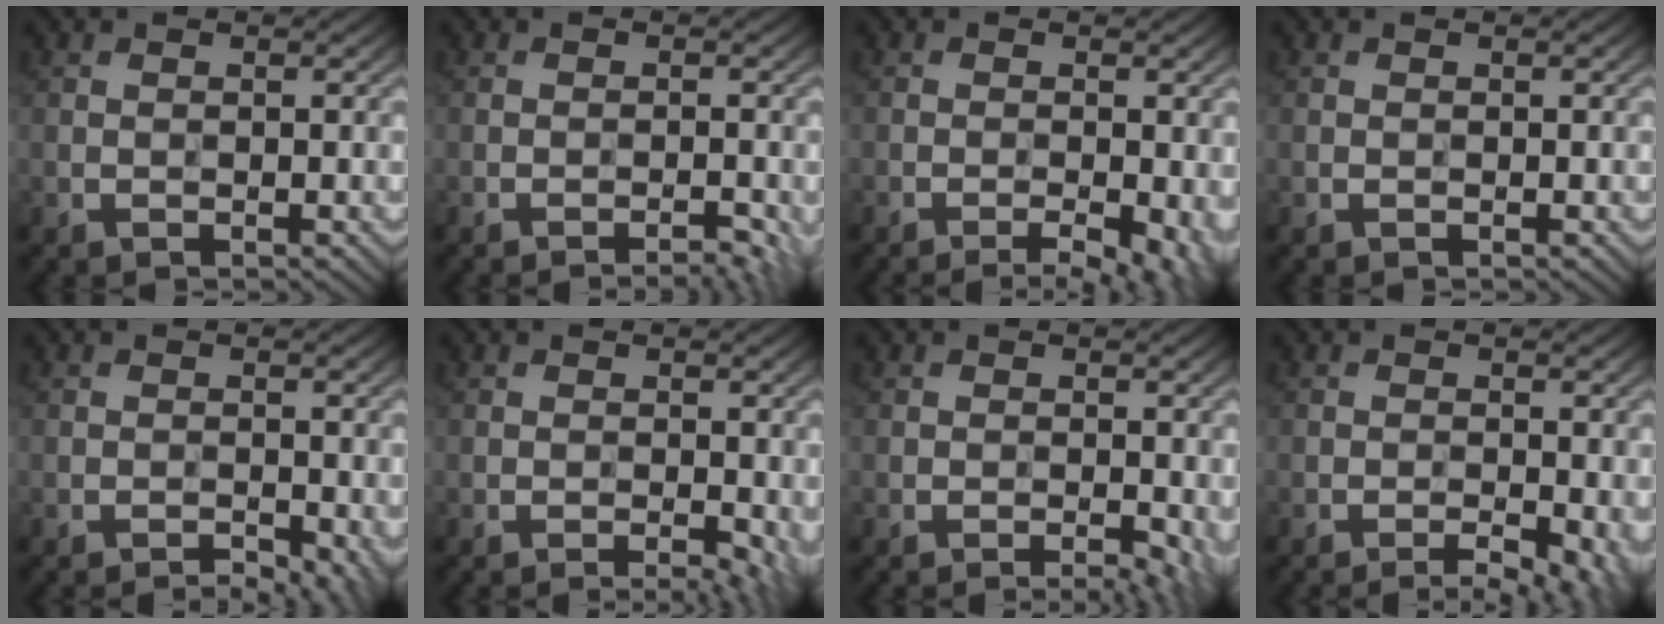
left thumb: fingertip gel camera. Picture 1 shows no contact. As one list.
[{"total": 2.3, "force": [-1.6, 0.4, 1.6], "torque": [-0.022, 0.005, -0.025]}, {"total": 5.1, "force": [-2.5, 1.2, 4.3], "torque": [-0.060, -0.004, -0.031]}, {"total": 0.0}, {"total": 3.3, "force": [-2.4, 0.8, 2.1], "torque": [-0.036, -0.001, -0.031]}, {"total": 2.8, "force": [-1.2, 0.6, 2.5], "torque": [-0.034, 0.000, -0.015]}, {"total": 2.7, "force": [-1.3, 0.6, 2.3], "torque": [-0.032, 0.001, -0.016]}, {"total": 4.6, "force": [-2.5, 1.0, 3.7], "torque": [-0.050, -0.003, -0.033]}]